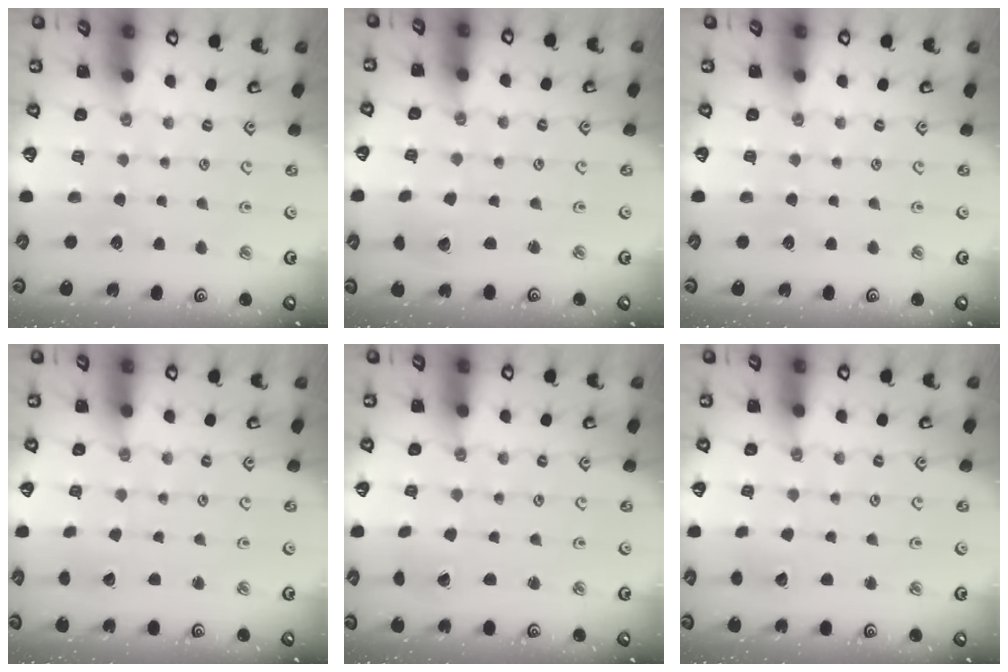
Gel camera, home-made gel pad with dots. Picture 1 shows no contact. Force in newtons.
{"total": 3.0, "press": 3.0, "slide": 0.2}
{"total": 0.0}
{"total": 0.5, "press": 0.5, "slide": 0.0}
{"total": 1.1, "press": 1.1, "slide": 0.1}
{"total": 3.9, "press": 3.9, "slide": 0.3}